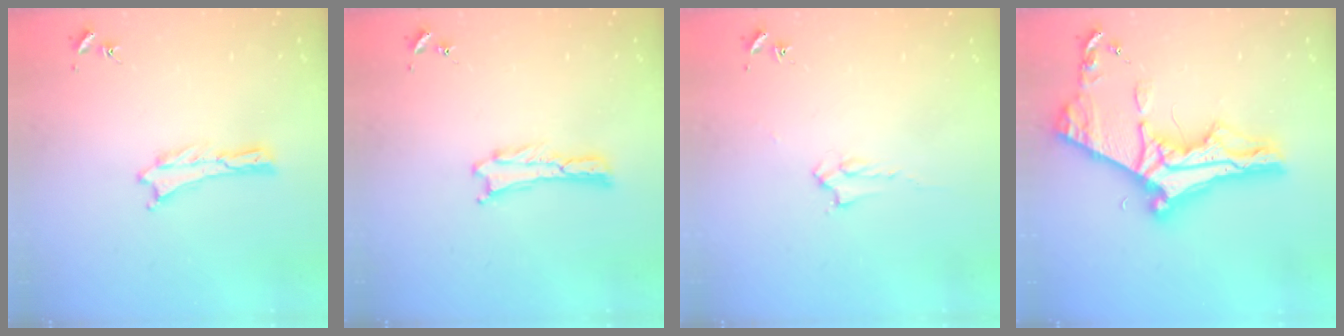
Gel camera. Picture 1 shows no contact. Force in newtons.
{"total": 0.0}
{"total": 2.0, "press": 2.0, "slide": 0.2}
{"total": 10.6, "press": 10.5, "slide": 1.3}